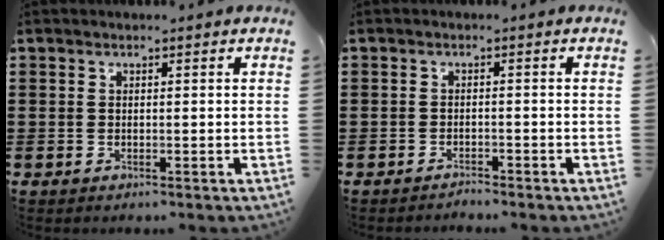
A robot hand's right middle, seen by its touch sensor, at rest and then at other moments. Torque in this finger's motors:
{"motor_torque": [-0.51, 0.18, -0.03, -0.05]}